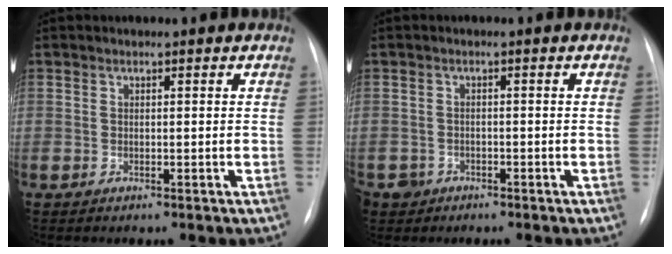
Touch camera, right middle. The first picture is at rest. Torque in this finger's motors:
{"motor_torque": [0.11, -0.11, 0.09, 0.04]}